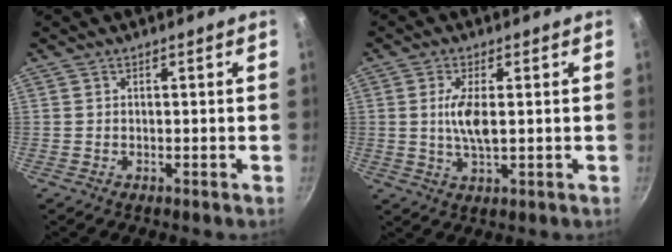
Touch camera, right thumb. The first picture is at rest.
{"total": 5.9, "force": [0.5, 2.0, 5.5], "torque": [-0.116, -0.002, 0.010]}